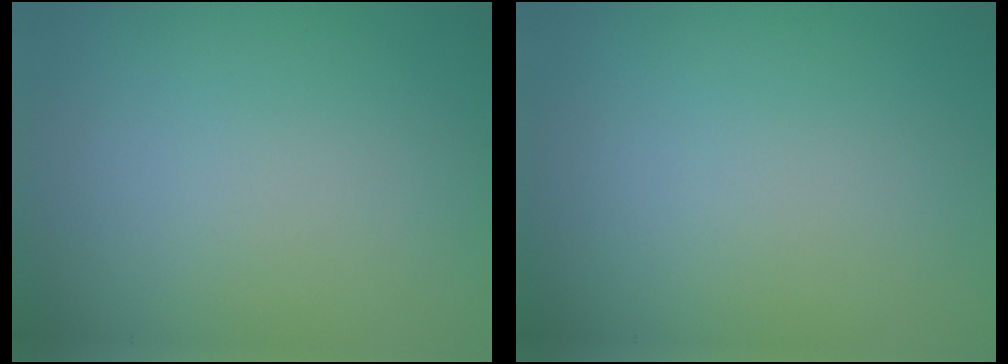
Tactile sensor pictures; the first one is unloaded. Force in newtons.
{"total": 0.0}